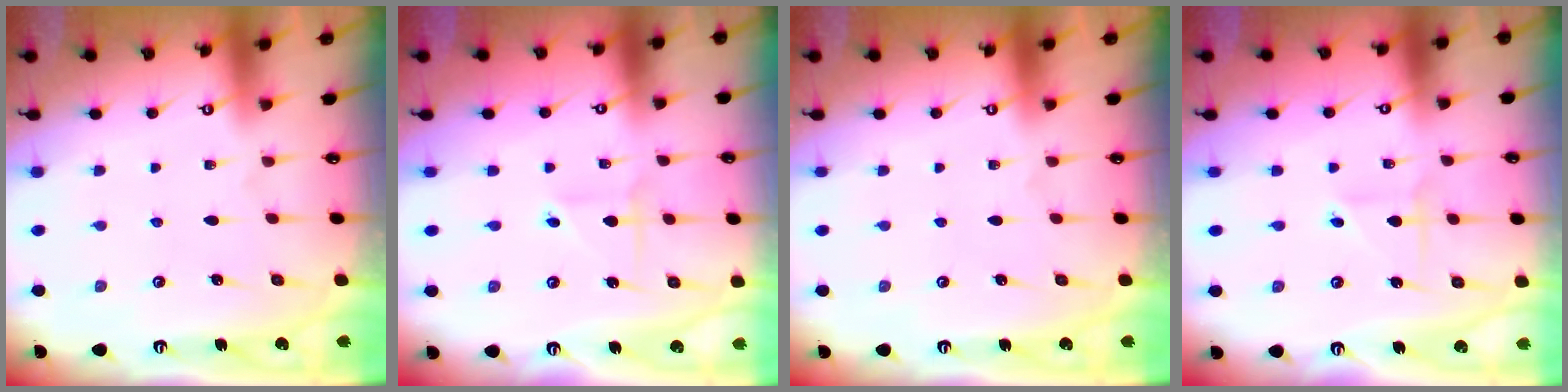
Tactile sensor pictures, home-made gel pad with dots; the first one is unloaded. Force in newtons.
{"total": 2.0, "press": 2.0, "slide": 0.1}
{"total": 0.0}
{"total": 2.0, "press": 2.0, "slide": 0.1}